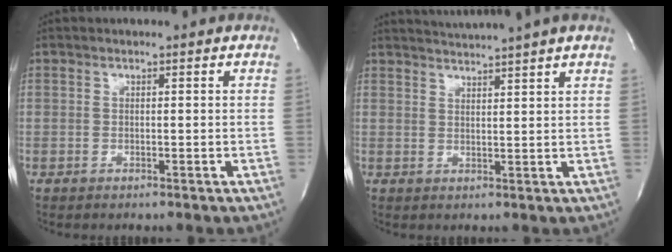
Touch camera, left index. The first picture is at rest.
{"total": 6.2, "force": [5.6, -1.9, 2.0], "torque": [-0.033, 0.001, 0.080]}